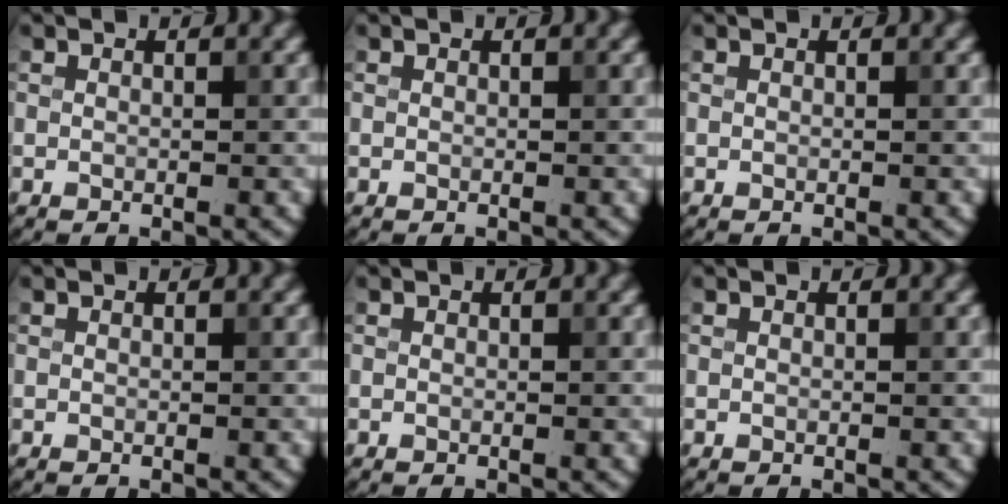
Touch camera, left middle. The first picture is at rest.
{"total": 0.0}
{"total": 0.0}
{"total": 0.0}
{"total": 0.0}
{"total": 0.0}